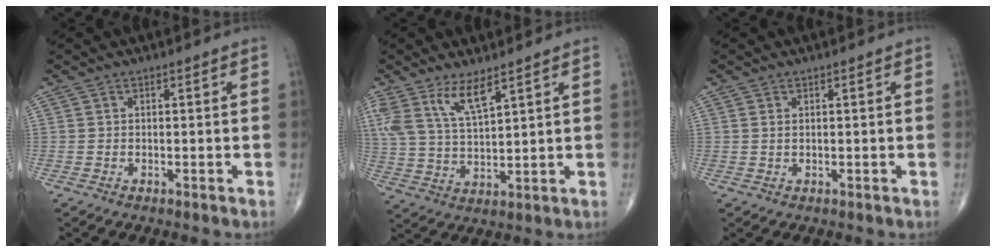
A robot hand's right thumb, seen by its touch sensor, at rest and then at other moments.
{"total": 8.9, "force": [5.7, 2.8, 6.3], "torque": [-0.128, -0.024, 0.124]}
{"total": 0.8, "force": [0.4, 0.3, 0.5], "torque": [-0.011, 0.002, 0.010]}